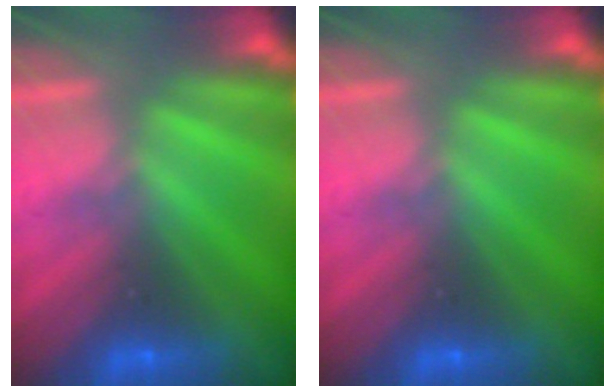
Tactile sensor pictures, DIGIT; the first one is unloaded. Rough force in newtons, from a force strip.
{"total": 0.0}